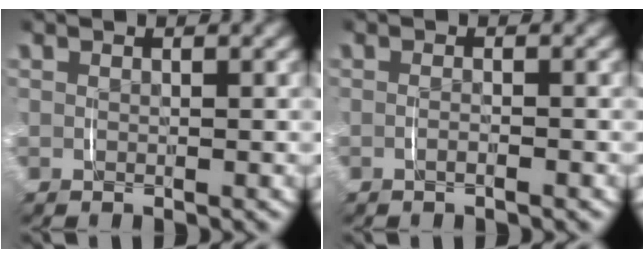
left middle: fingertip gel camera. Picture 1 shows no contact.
{"total": 0.7, "force": [-0.5, -0.1, 0.5], "torque": [-0.013, -0.001, -0.010]}